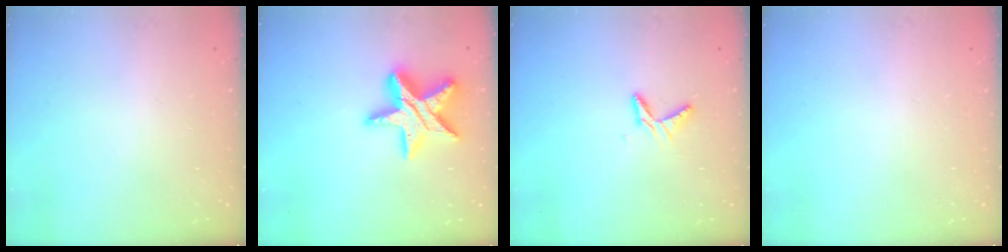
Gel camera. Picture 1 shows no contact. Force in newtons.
{"total": 16.2, "press": 16.2, "slide": 1.0}
{"total": 4.6, "press": 4.6, "slide": 0.4}
{"total": 0.0}